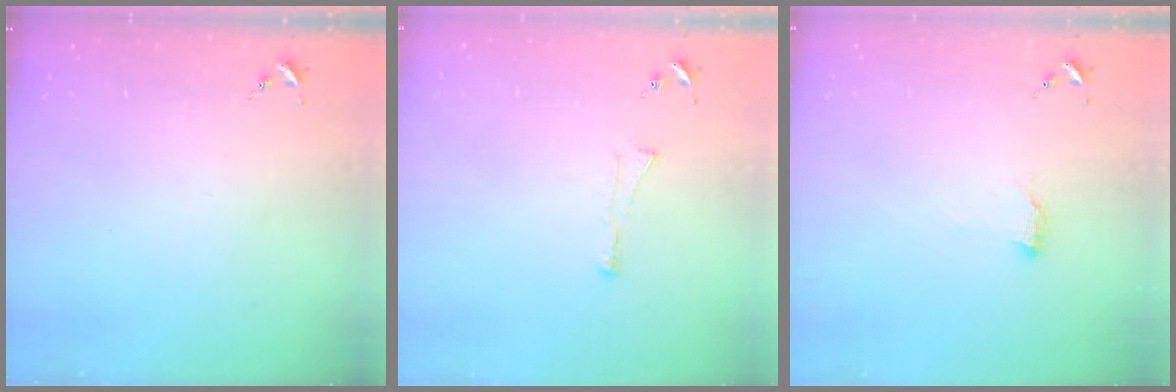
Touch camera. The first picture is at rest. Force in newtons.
{"total": 3.4, "press": 3.4, "slide": 0.4}
{"total": 6.8, "press": 6.8, "slide": 0.8}